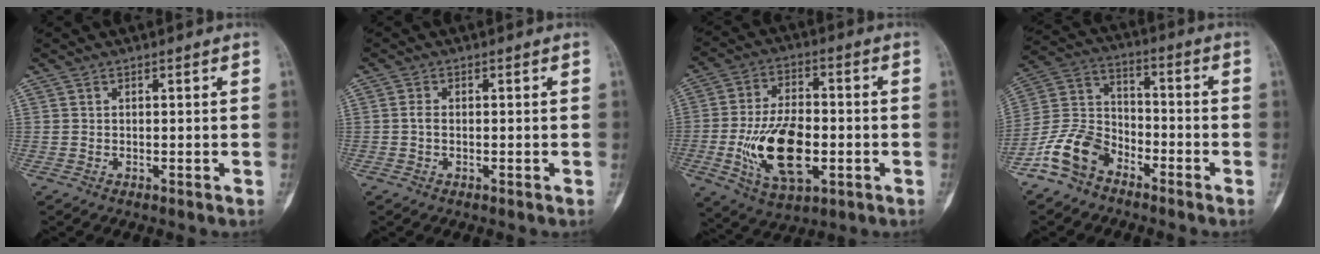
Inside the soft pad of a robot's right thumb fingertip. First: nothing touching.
{"total": 1.3, "force": [-0.1, 0.8, 1.0], "torque": [-0.019, 0.001, -0.004]}
{"total": 16.2, "force": [-3.3, 8.6, 13.3], "torque": [-0.231, 0.008, -0.048]}
{"total": 10.9, "force": [-7.3, 6.6, 4.6], "torque": [-0.086, 0.051, -0.154]}